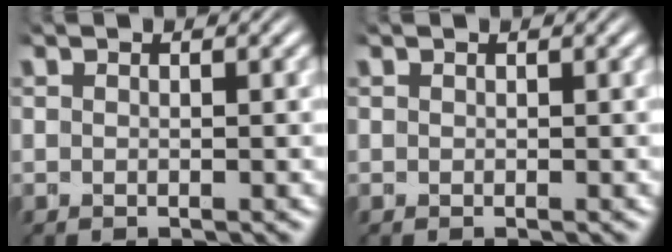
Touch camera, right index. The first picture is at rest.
{"total": 0.0}